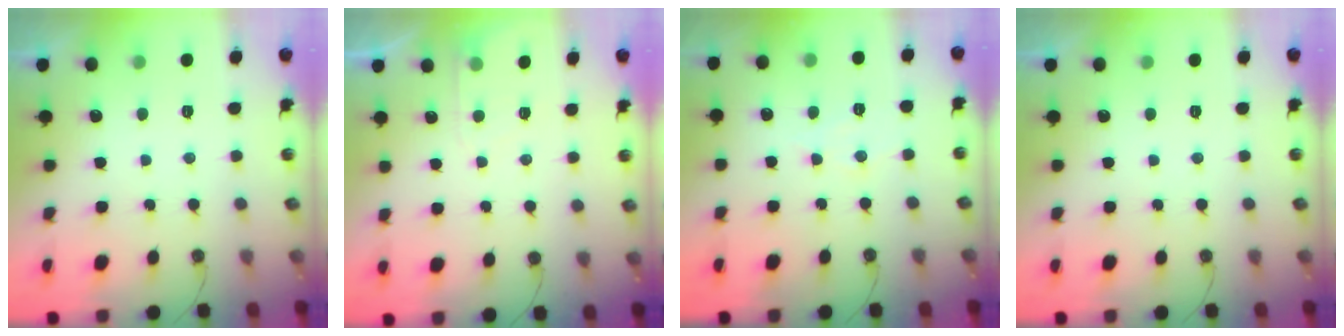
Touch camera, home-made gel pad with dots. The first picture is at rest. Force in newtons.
{"total": 4.6, "press": 4.6, "slide": 0.6}
{"total": 6.1, "press": 6.1, "slide": 0.4}
{"total": 0.0}